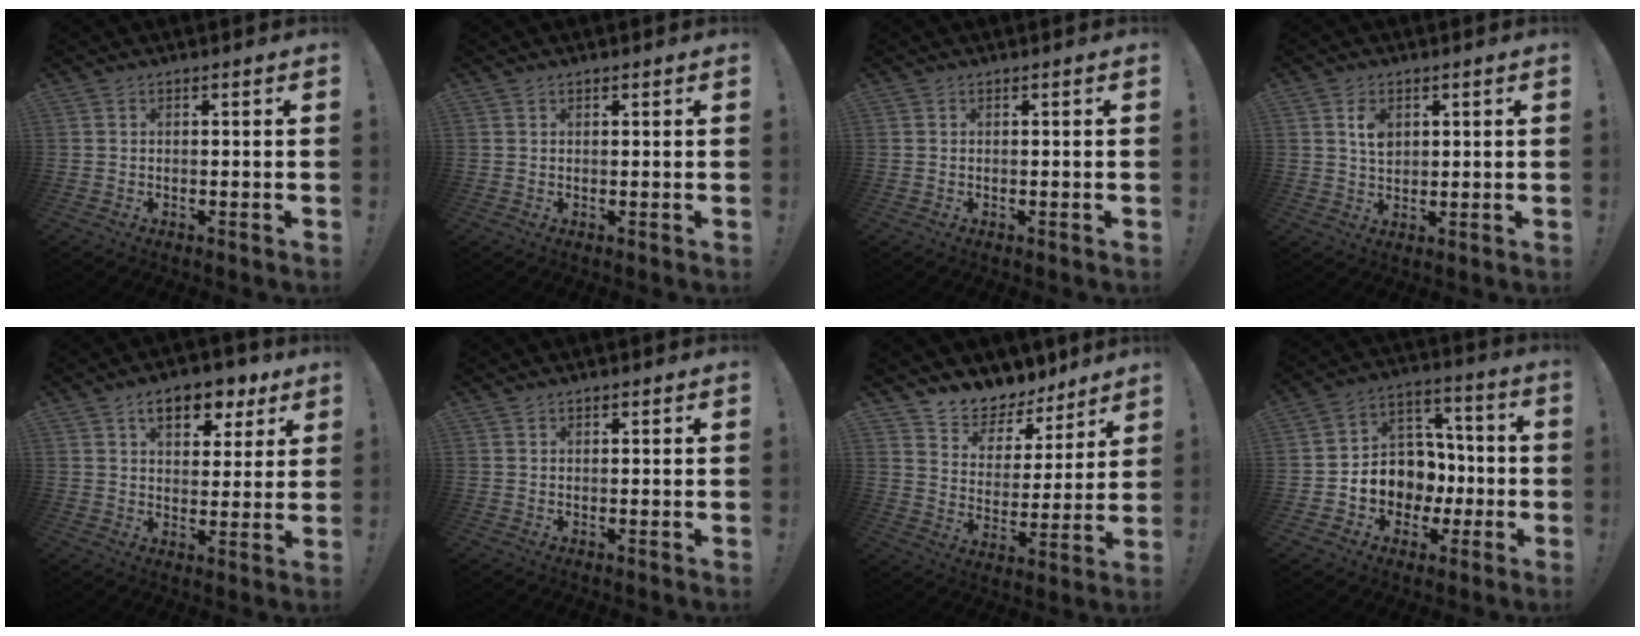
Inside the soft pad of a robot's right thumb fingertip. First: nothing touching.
{"total": 0.8, "force": [0.7, 0.4, 0.1], "torque": [-0.001, 0.000, 0.013]}
{"total": 0.0}
{"total": 5.1, "force": [2.1, 3.7, 2.8], "torque": [-0.040, -0.006, 0.036]}
{"total": 10.6, "force": [6.0, 5.9, 6.5], "torque": [-0.098, -0.024, 0.107]}
{"total": 1.1, "force": [0.9, 0.6, 0.2], "torque": [-0.003, -0.001, 0.018]}
{"total": 8.7, "force": [7.9, 3.7, 0.4], "torque": [-0.011, -0.082, 0.143]}
{"total": 11.4, "force": [-2.3, 10.5, 3.8], "torque": [-0.038, 0.012, -0.022]}